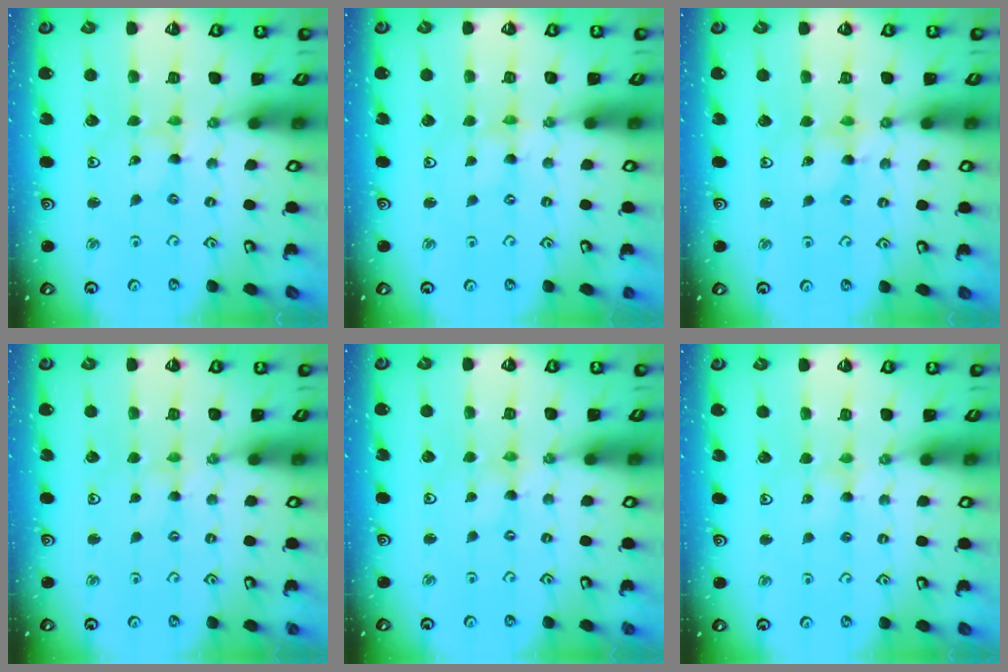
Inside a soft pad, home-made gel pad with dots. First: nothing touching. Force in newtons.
{"total": 0.0}
{"total": 2.0, "press": 2.0, "slide": 0.3}
{"total": 1.4, "press": 1.4, "slide": 0.3}
{"total": 0.5, "press": 0.5, "slide": 0.1}
{"total": 2.4, "press": 2.4, "slide": 0.3}